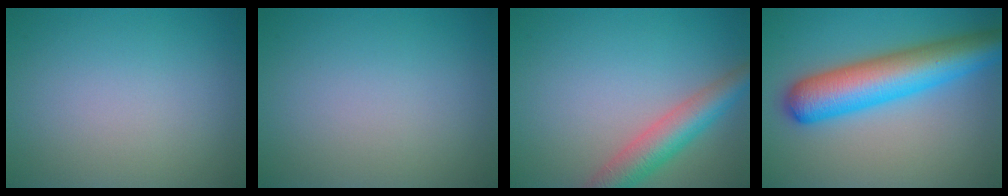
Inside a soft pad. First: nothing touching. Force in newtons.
{"total": 0.0}
{"total": 5.0, "press": 5.0, "slide": 0.2}
{"total": 9.0, "press": 9.0, "slide": 0.3}